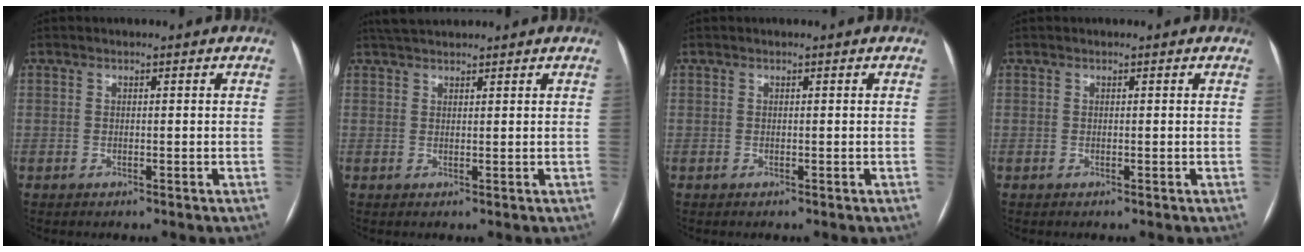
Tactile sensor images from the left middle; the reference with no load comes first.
{"total": 3.8, "force": [3.5, 0.7, 1.4], "torque": [-0.025, 0.029, 0.063]}
{"total": 0.0}
{"total": 0.0}